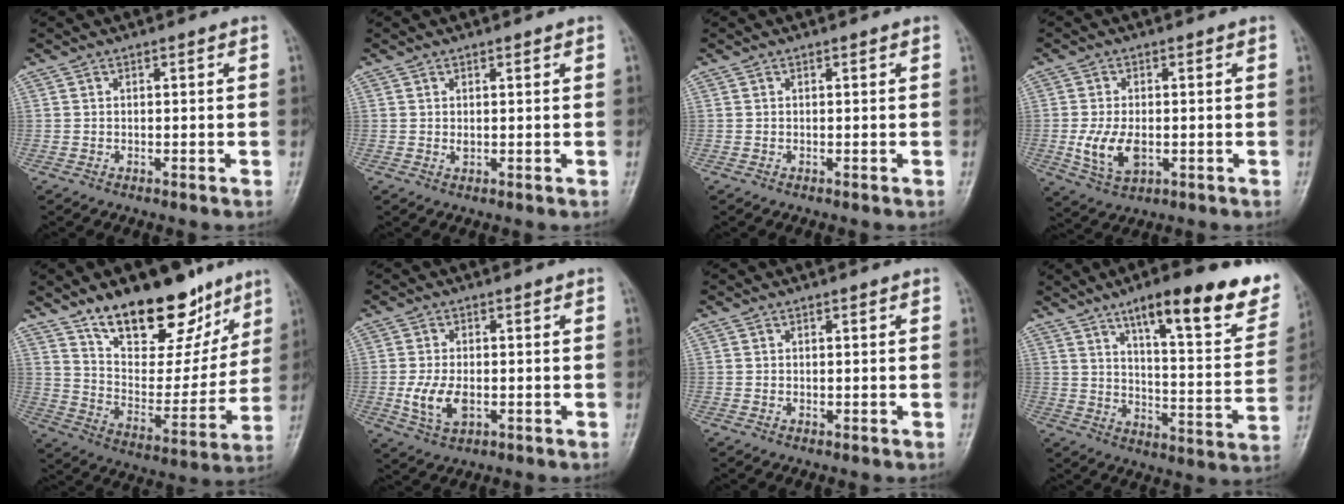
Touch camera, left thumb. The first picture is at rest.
{"total": 1.0, "force": [0.5, 0.5, 0.6], "torque": [-0.008, -0.004, 0.009]}
{"total": 0.0}
{"total": 7.3, "force": [-1.1, 4.3, 5.8], "torque": [-0.113, -0.009, -0.015]}
{"total": 22.6, "force": [15.0, 10.9, 12.9], "torque": [-0.143, -0.079, 0.243]}
{"total": 6.5, "force": [-1.1, 3.8, 5.2], "torque": [-0.105, -0.008, -0.017]}
{"total": 0.6, "force": [0.2, 0.4, 0.3], "torque": [-0.005, -0.002, 0.004]}
{"total": 21.7, "force": [13.5, 5.5, 16.1], "torque": [-0.184, -0.056, 0.196]}